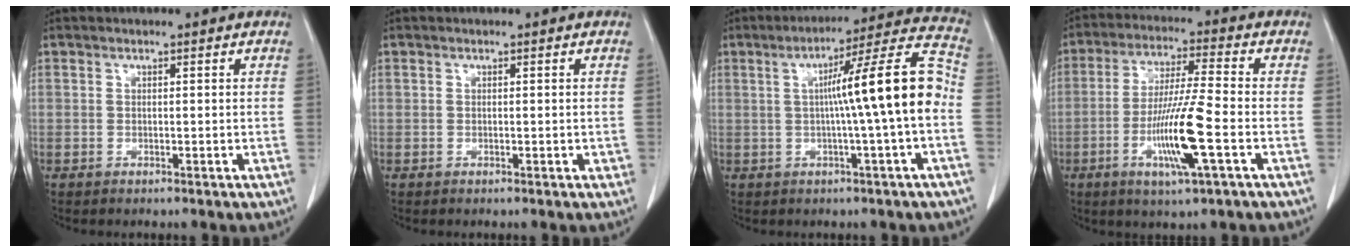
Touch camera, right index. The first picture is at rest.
{"total": 0.7, "force": [0.0, 0.5, 0.5], "torque": [-0.005, 0.000, 0.001]}
{"total": 13.5, "force": [-0.5, -1.1, 13.4], "torque": [-0.197, 0.020, -0.013]}
{"total": 11.9, "force": [-3.7, -0.1, 11.3], "torque": [-0.219, -0.015, -0.071]}